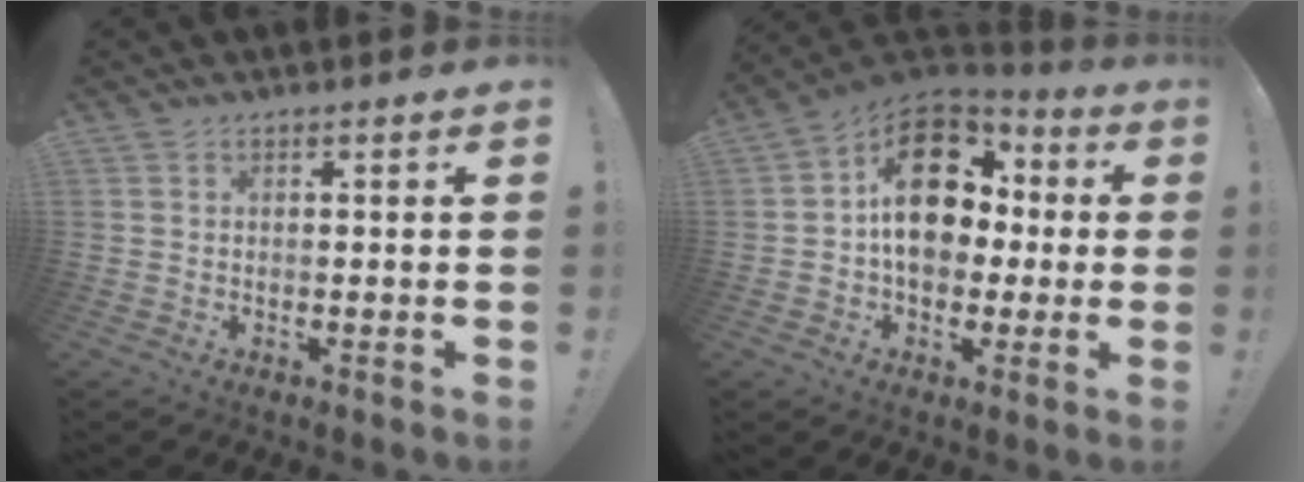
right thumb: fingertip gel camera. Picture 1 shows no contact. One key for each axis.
{"total": 18.3, "fx": 2.1, "fy": 13.4, "fz": 12.3, "tx": -0.182, "ty": 0.014, "tz": 0.039}